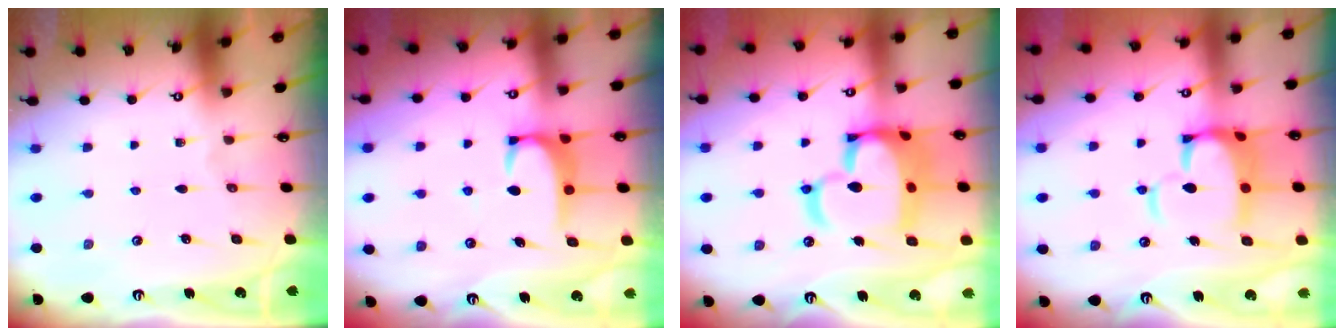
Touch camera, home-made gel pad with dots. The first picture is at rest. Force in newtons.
{"total": 2.8, "press": 2.8, "slide": 0.3}
{"total": 16.7, "press": 16.6, "slide": 2.0}
{"total": 9.4, "press": 9.3, "slide": 1.3}